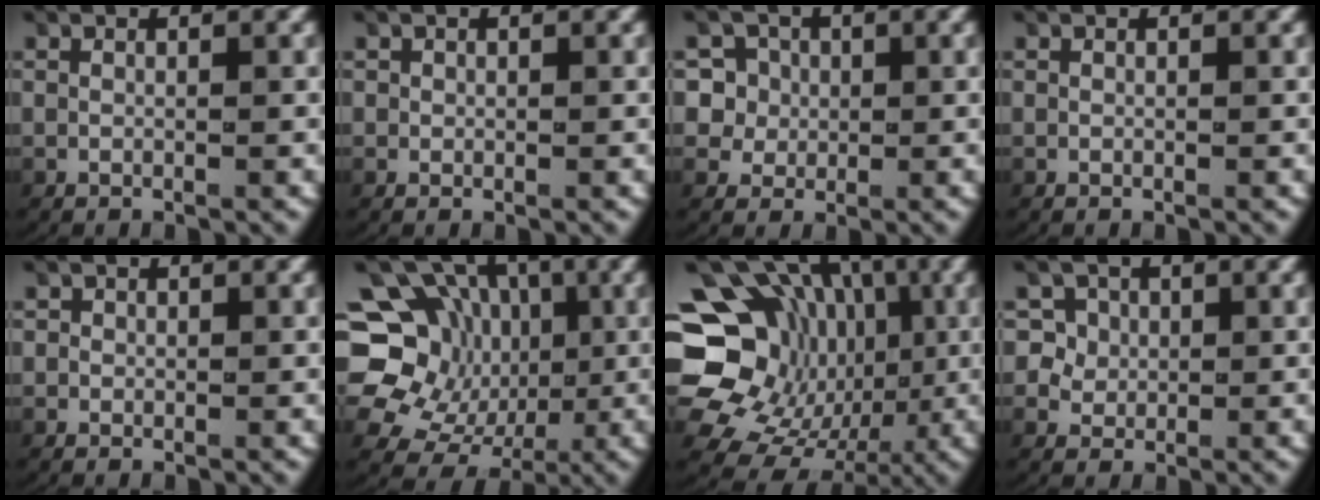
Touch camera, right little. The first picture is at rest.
{"total": 0.6, "force": [0.2, 0.6, 0.0], "torque": [-0.009, -0.005, 0.005]}
{"total": 6.8, "force": [0.2, 6.4, 2.3], "torque": [-0.064, -0.017, 0.003]}
{"total": 0.0}
{"total": 0.9, "force": [0.1, 0.9, 0.1], "torque": [-0.008, -0.005, 0.002]}
{"total": 13.8, "force": [0.7, 12.3, 6.4], "torque": [-0.140, -0.041, 0.017]}
{"total": 18.3, "force": [0.6, 15.9, 9.0], "torque": [-0.194, -0.055, 0.019]}
{"total": 5.7, "force": [0.7, 5.2, 2.2], "torque": [-0.054, -0.014, 0.012]}